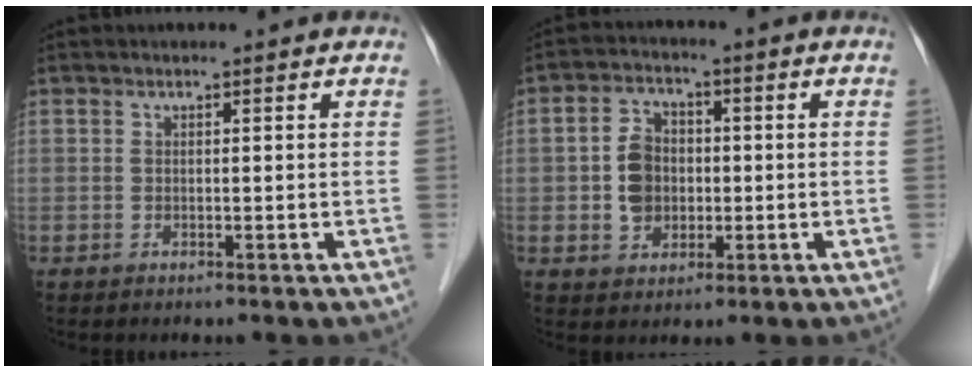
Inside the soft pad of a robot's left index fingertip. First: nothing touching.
{"total": 6.4, "force": [-0.5, 5.0, 3.9], "torque": [-0.085, 0.015, -0.006]}